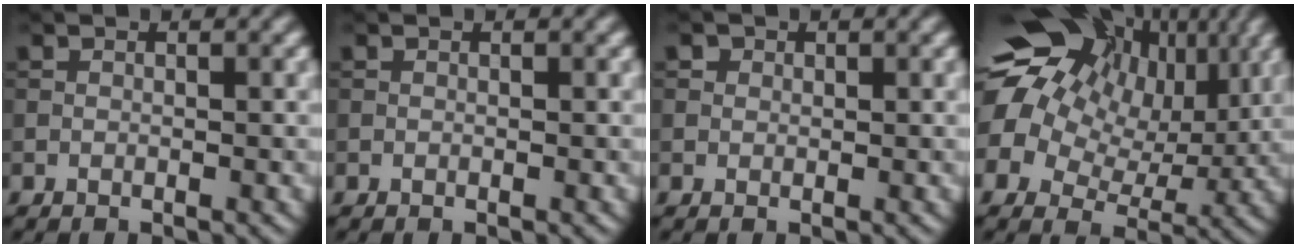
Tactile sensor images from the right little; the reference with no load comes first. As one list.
[{"total": 0.0}, {"total": 0.8, "force": [0.4, 0.7, 0.2], "torque": [-0.003, -0.001, 0.001]}, {"total": 17.0, "force": [6.6, 12.3, 9.7], "torque": [-0.210, 0.047, 0.096]}]